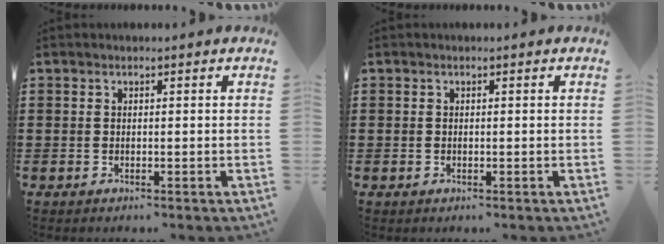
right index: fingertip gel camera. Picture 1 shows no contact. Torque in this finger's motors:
{"motor_torque": [0.03, 0.30, -0.01, 0.01]}